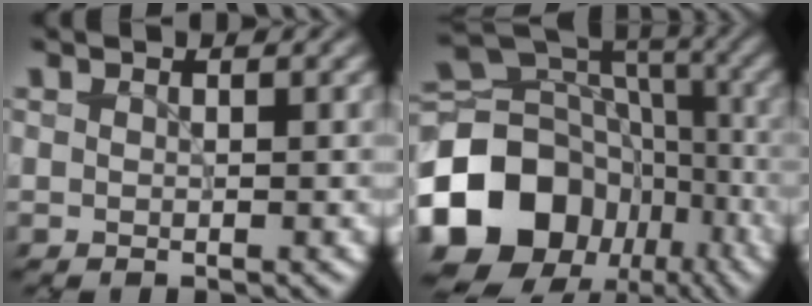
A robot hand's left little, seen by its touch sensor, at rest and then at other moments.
{"total": 19.5, "force": [-8.1, 15.5, 8.7], "torque": [-0.192, -0.013, -0.135]}